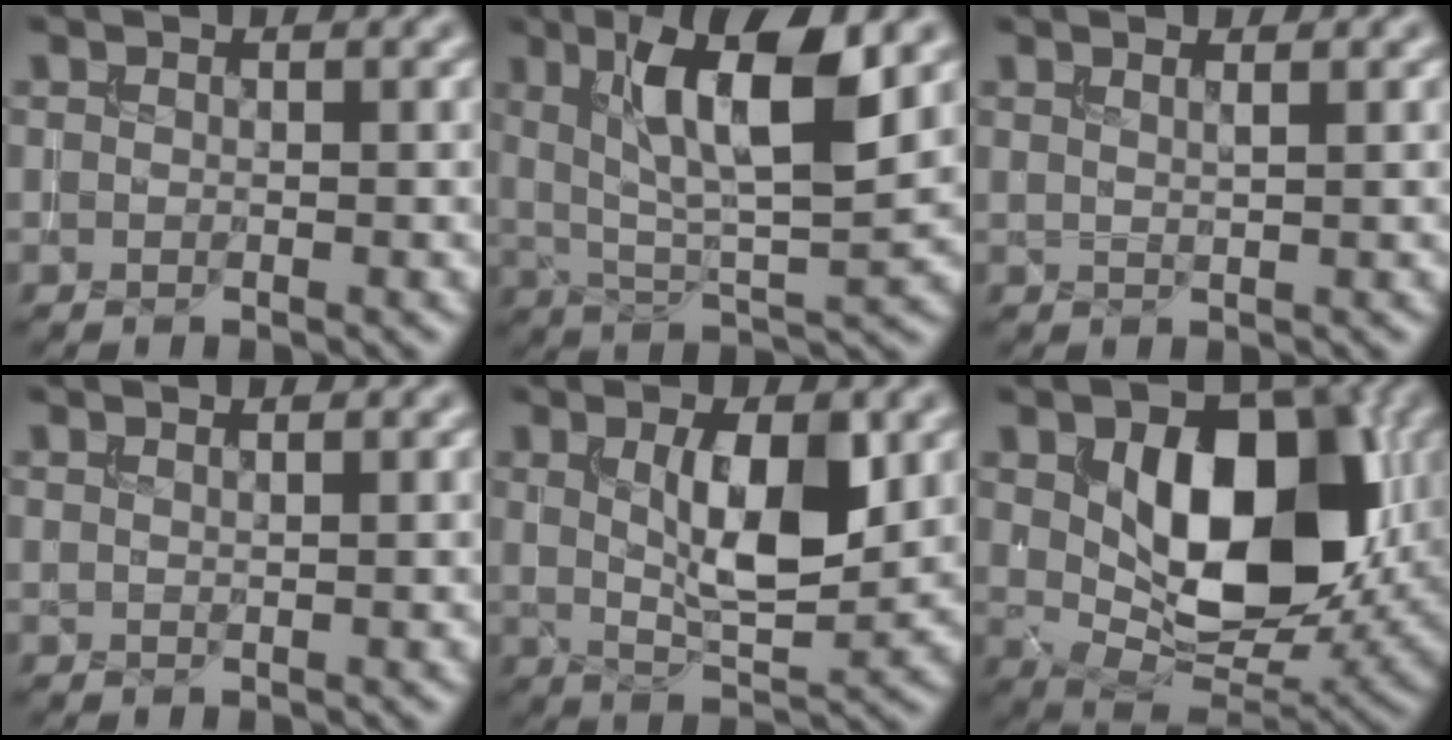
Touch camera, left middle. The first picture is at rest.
{"total": 9.8, "force": [3.5, 2.8, 8.8], "torque": [-0.146, -0.003, 0.061]}
{"total": 1.6, "force": [0.9, 0.5, 1.2], "torque": [-0.008, 0.001, 0.005]}
{"total": 0.8, "force": [0.6, 0.2, 0.5], "torque": [-0.006, -0.001, 0.006]}
{"total": 6.7, "force": [1.4, 2.4, 6.1], "torque": [-0.103, -0.004, 0.029]}
{"total": 11.6, "force": [1.9, 6.9, 9.1], "torque": [-0.139, -0.010, 0.040]}